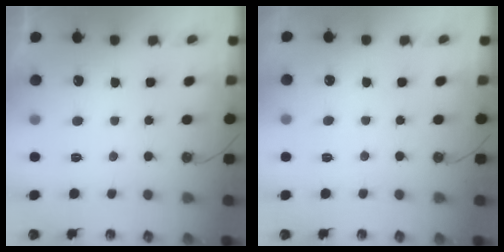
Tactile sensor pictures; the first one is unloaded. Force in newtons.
{"total": 2.6, "press": 2.6, "slide": 0.4}